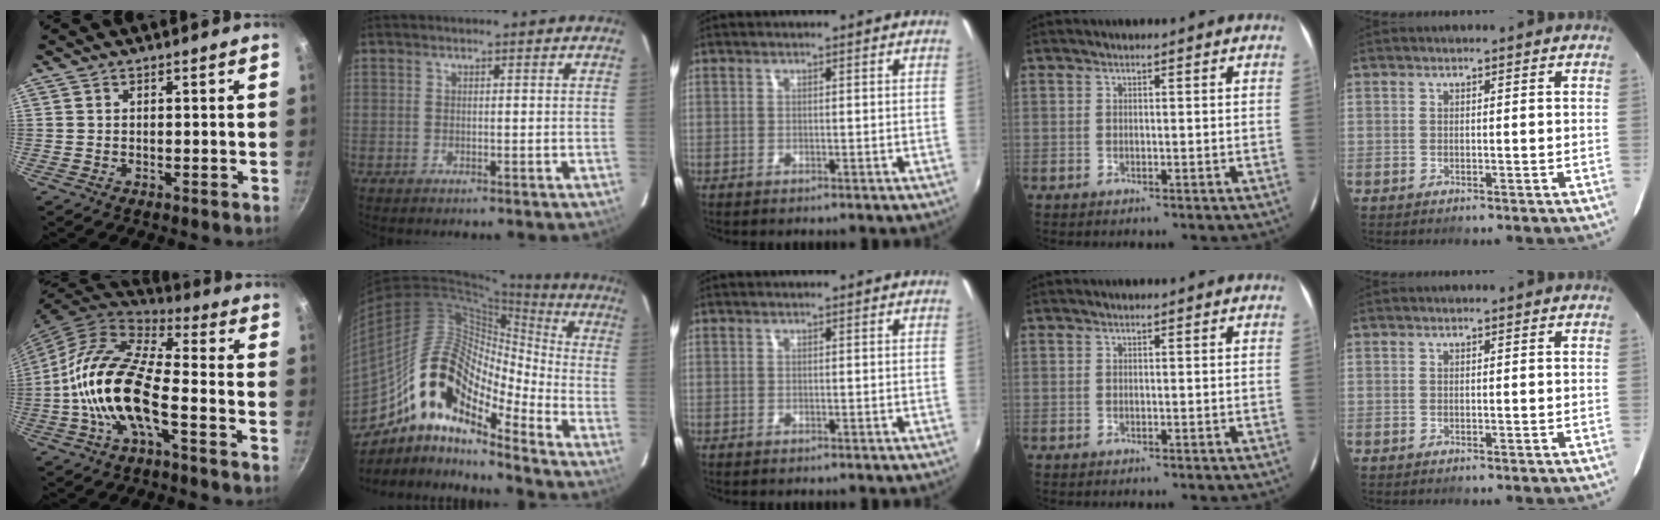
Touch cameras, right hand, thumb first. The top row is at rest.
{"thumb": {"total": 16.9, "force": [-4.6, 6.6, 14.9], "torque": [-0.283, 0.038, -0.105]}, "index": {"total": 18.2, "force": [-11.8, 7.0, 12.0], "torque": [-0.204, -0.001, -0.239]}}